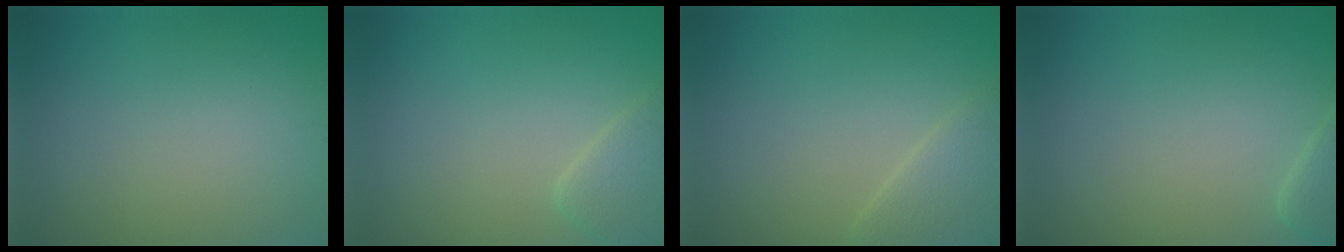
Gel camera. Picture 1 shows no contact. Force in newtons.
{"total": 2.3, "press": 2.3, "slide": 0.2}
{"total": 2.5, "press": 2.5, "slide": 0.2}
{"total": 1.6, "press": 1.6, "slide": 0.2}